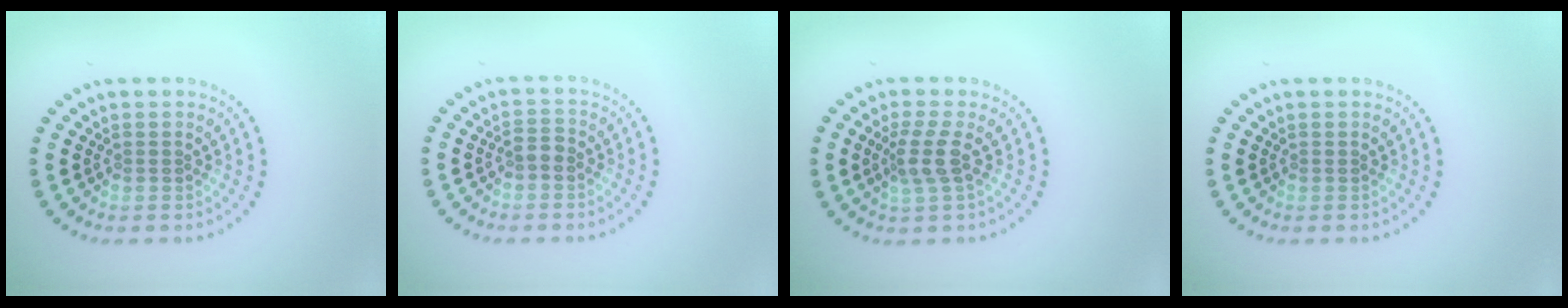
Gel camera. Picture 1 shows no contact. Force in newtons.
{"total": 1.1, "press": 1.1, "slide": 0.3}
{"total": 2.5, "press": 2.0, "slide": 1.5}
{"total": 0.0}